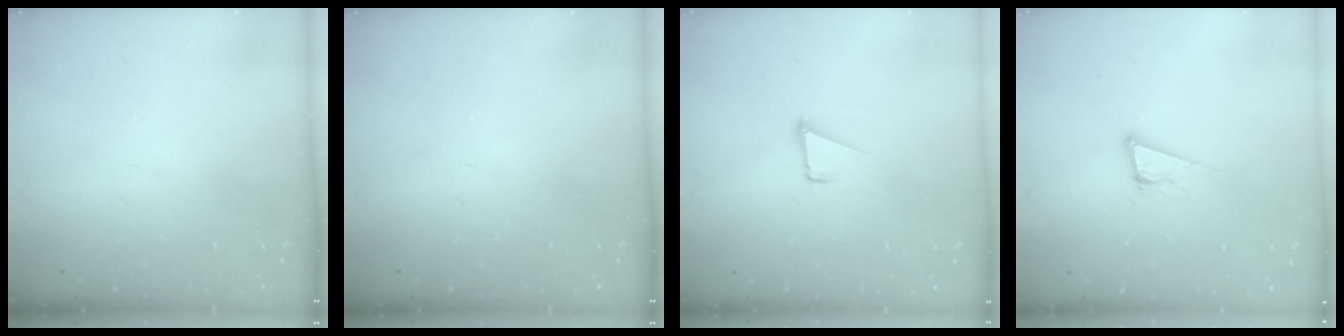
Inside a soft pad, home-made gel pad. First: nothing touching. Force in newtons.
{"total": 0.0}
{"total": 1.6, "press": 1.5, "slide": 0.1}
{"total": 9.8, "press": 9.2, "slide": 3.3}